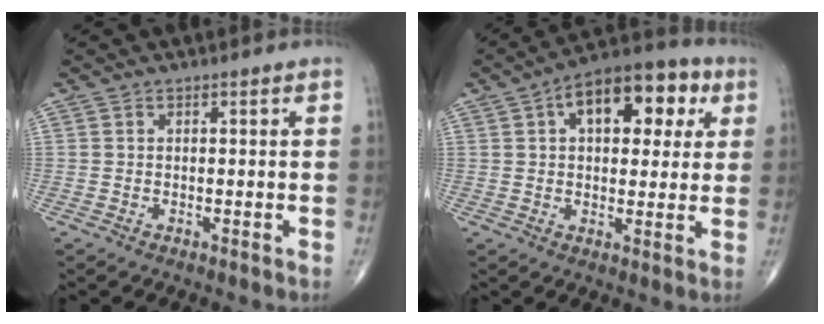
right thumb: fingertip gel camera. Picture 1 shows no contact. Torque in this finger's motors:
{"motor_torque": [0.42, 2.65, 1.47, 0.54, 0.11]}